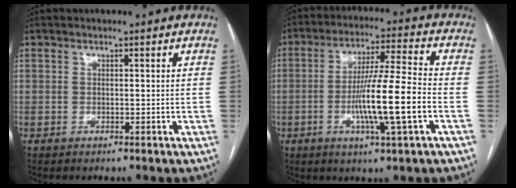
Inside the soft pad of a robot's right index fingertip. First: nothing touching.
{"total": 13.4, "force": [-3.3, -0.4, 13.0], "torque": [-0.236, -0.007, -0.063]}